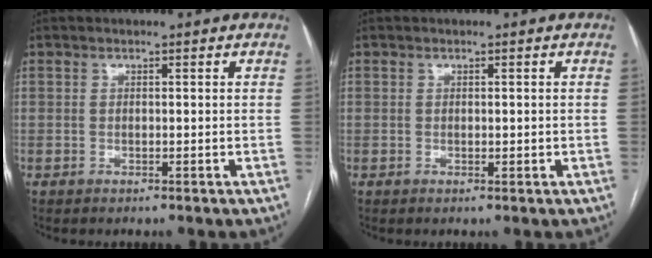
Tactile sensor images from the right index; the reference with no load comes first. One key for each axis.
{"total": 0.7, "fx": 0.0, "fy": 0.4, "fz": 0.5, "tx": -0.007, "ty": 0.000, "tz": 0.004}